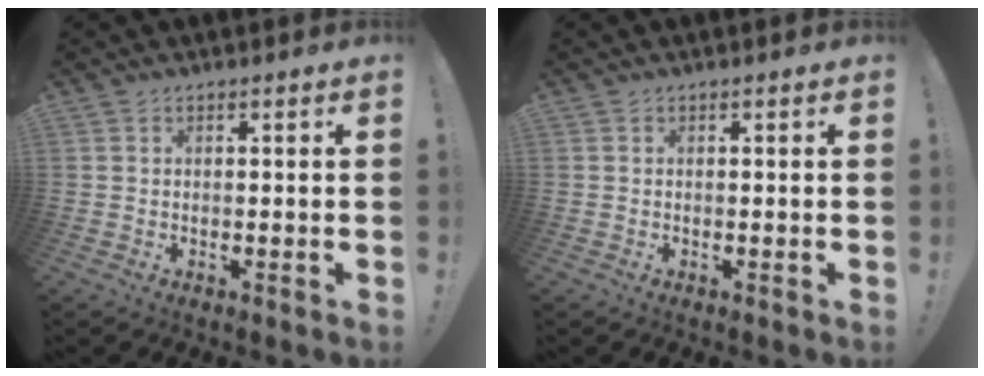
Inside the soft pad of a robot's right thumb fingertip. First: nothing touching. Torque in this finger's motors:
{"motor_torque": [0.09, -0.01, 0.16, -0.05, -0.01]}